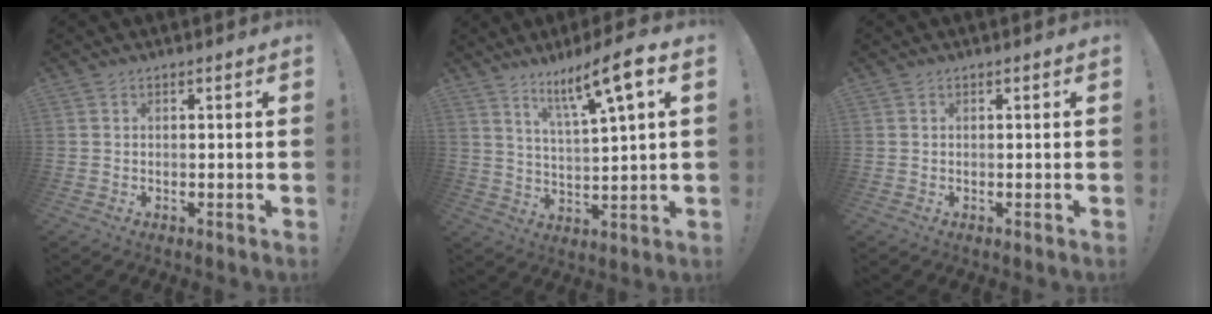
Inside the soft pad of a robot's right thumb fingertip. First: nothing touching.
{"total": 11.6, "force": [6.8, 1.2, 9.4], "torque": [-0.156, -0.034, 0.104]}
{"total": 0.0}